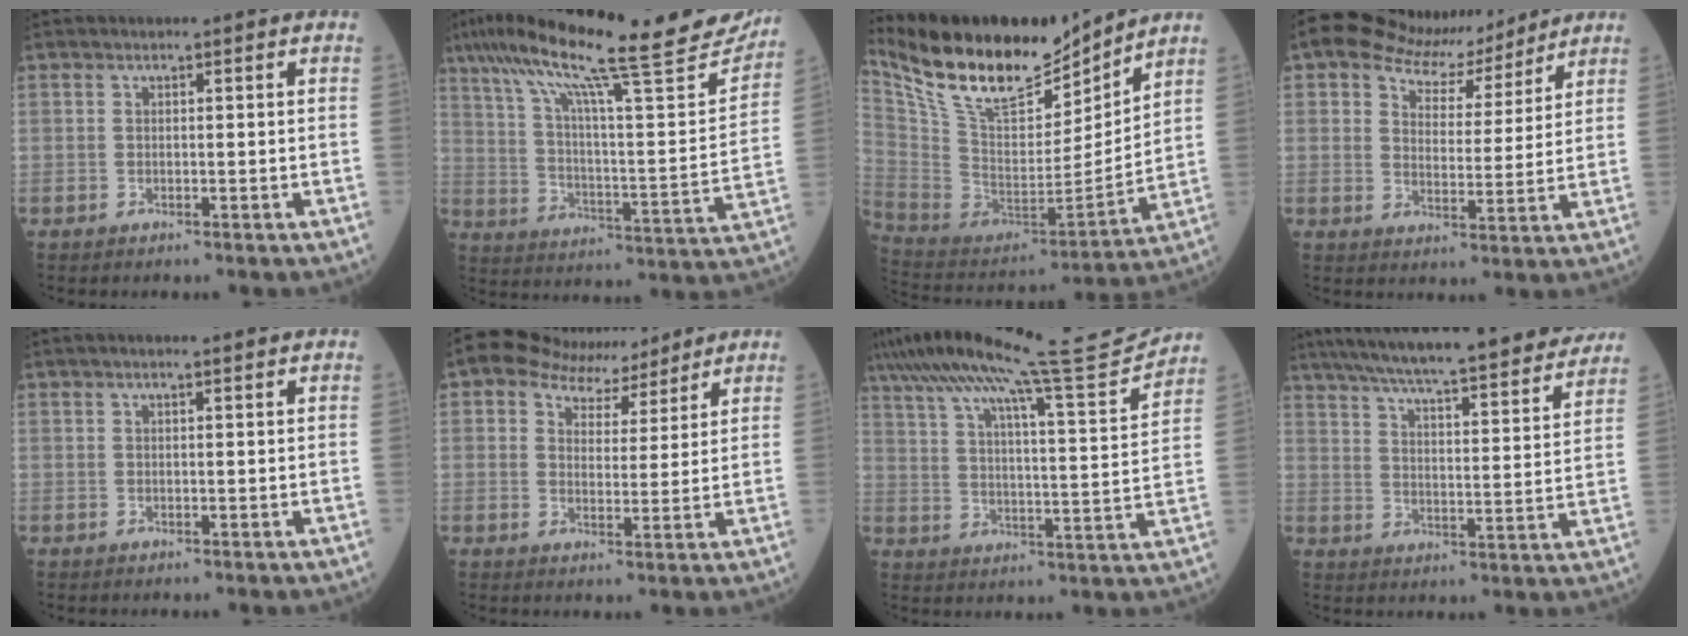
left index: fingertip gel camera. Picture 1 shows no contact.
{"total": 27.3, "force": [22.2, 2.5, 15.7], "torque": [-0.263, -0.003, 0.314]}
{"total": 20.3, "force": [16.8, 5.5, 9.8], "torque": [-0.191, 0.003, 0.311]}
{"total": 10.2, "force": [8.5, 4.5, 3.3], "torque": [-0.061, 0.019, 0.131]}
{"total": 1.9, "force": [1.6, -0.1, 1.1], "torque": [-0.015, 0.014, 0.024]}
{"total": 8.3, "force": [6.9, 4.2, 2.0], "torque": [-0.037, 0.023, 0.106]}
{"total": 20.6, "force": [18.5, -1.1, 9.1], "torque": [-0.157, -0.022, 0.271]}
{"total": 28.0, "force": [24.7, 3.0, 12.8], "torque": [-0.209, -0.019, 0.330]}